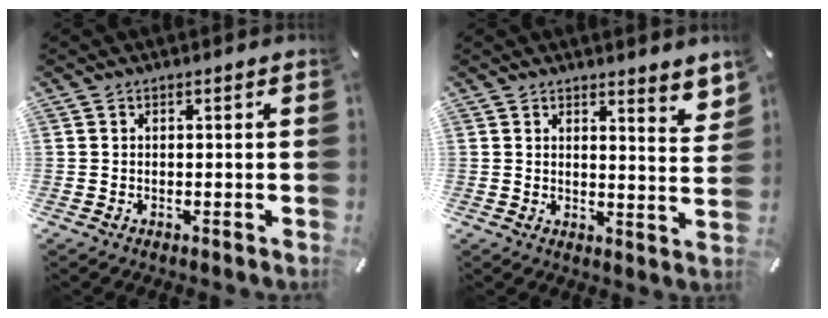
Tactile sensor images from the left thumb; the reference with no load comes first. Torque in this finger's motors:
{"motor_torque": [0.15, -0.66, -0.03, 0.31, -0.04]}